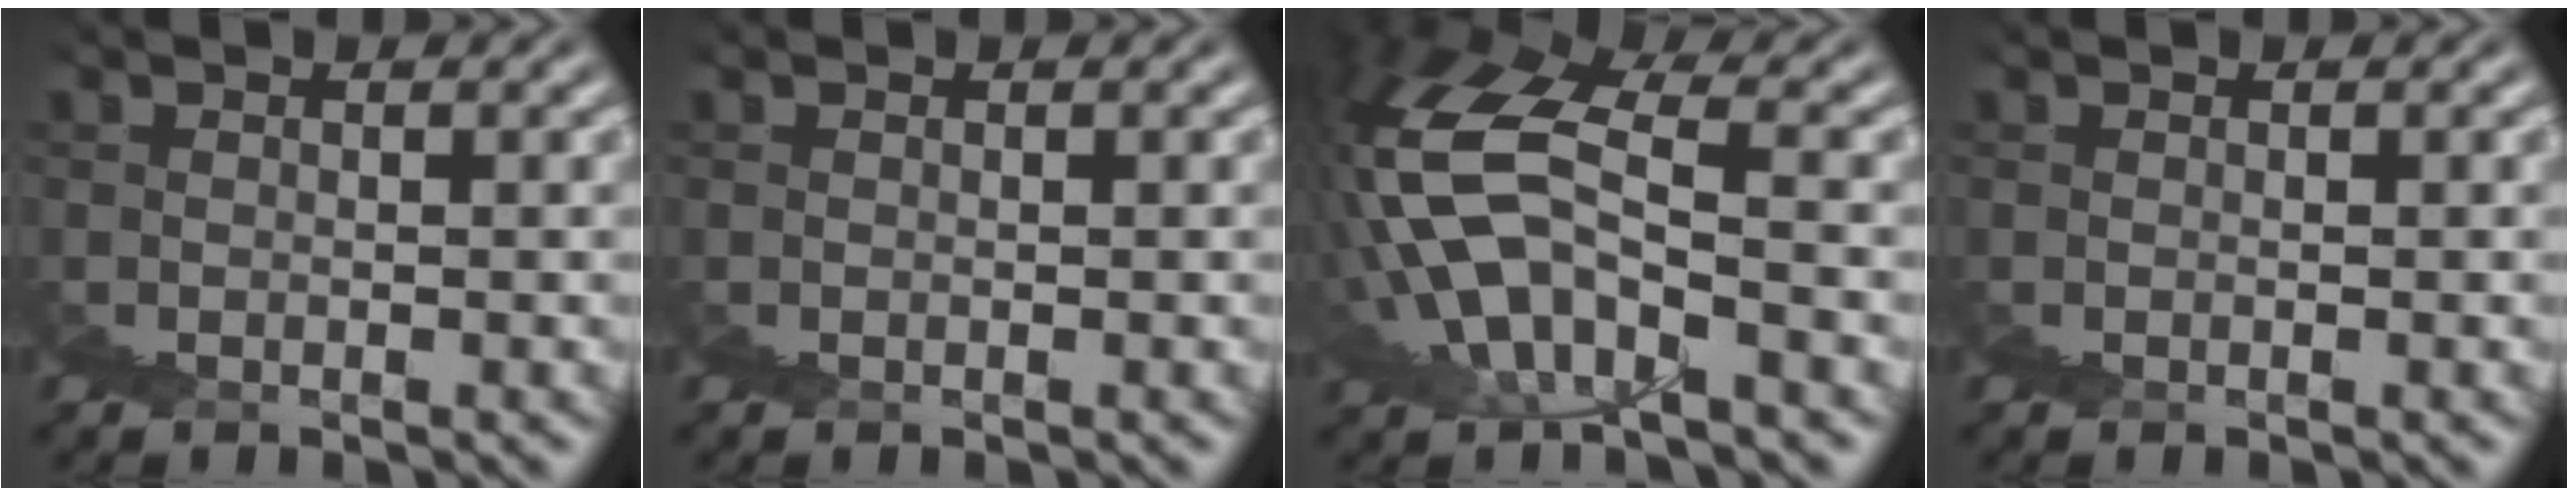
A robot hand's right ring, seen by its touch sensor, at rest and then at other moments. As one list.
[{"total": 0.0}, {"total": 9.2, "force": [3.3, 5.7, 6.4], "torque": [-0.130, 0.019, 0.039]}, {"total": 0.0}]